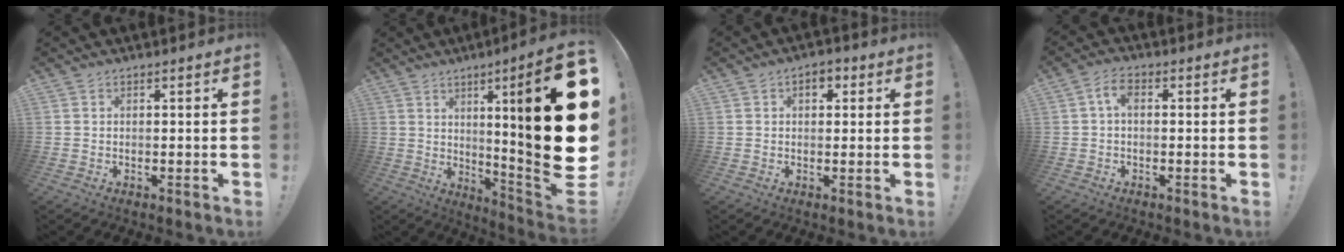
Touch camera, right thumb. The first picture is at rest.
{"total": 25.6, "force": [5.3, 2.6, 24.9], "torque": [-0.362, -0.050, 0.078]}
{"total": 3.8, "force": [1.0, 2.5, 2.6], "torque": [-0.032, 0.004, 0.014]}
{"total": 4.2, "force": [0.4, 2.3, 3.5], "torque": [-0.074, 0.012, 0.010]}